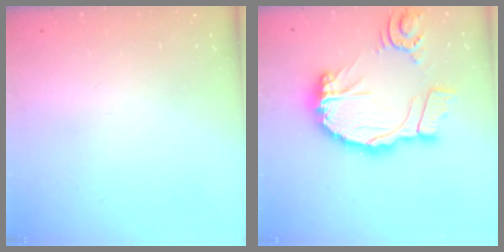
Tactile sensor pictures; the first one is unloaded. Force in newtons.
{"total": 22.6, "press": 22.4, "slide": 2.7}